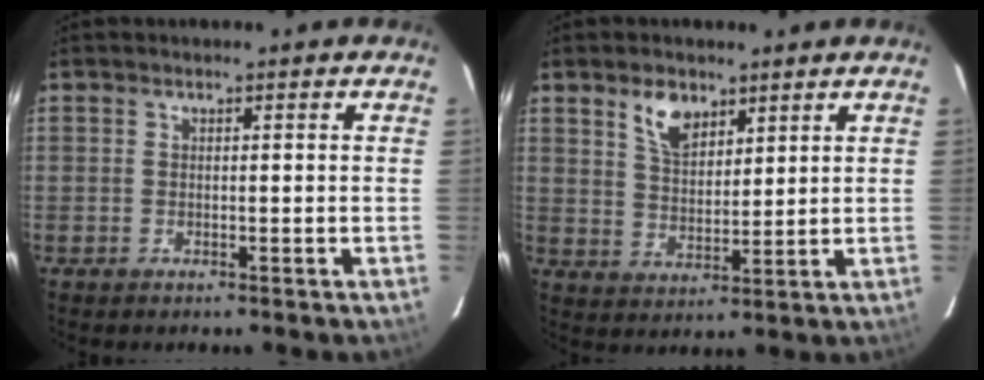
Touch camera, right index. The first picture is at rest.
{"total": 6.6, "force": [4.1, 3.5, 3.8], "torque": [-0.064, 0.006, 0.080]}